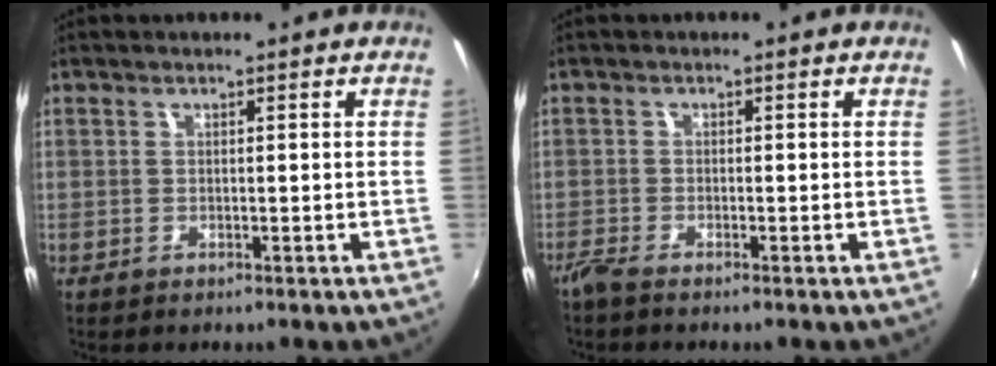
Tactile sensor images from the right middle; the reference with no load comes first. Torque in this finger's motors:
{"motor_torque": [1.09, -1.05, 0.61, 0.19]}